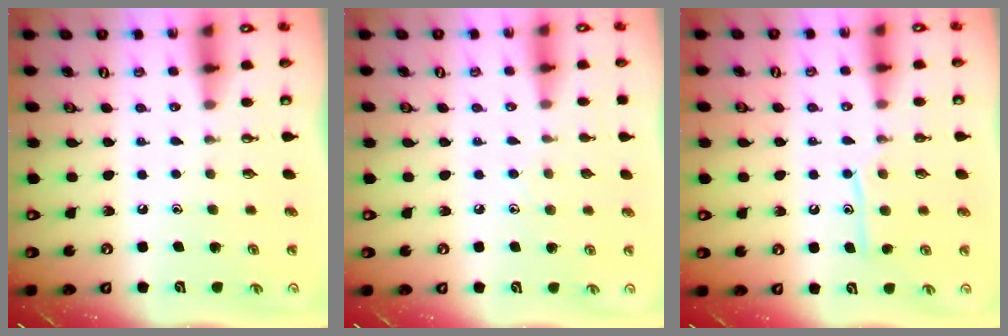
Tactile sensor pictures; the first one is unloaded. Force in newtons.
{"total": 5.8, "press": 5.8, "slide": 0.5}
{"total": 9.4, "press": 9.4, "slide": 0.7}